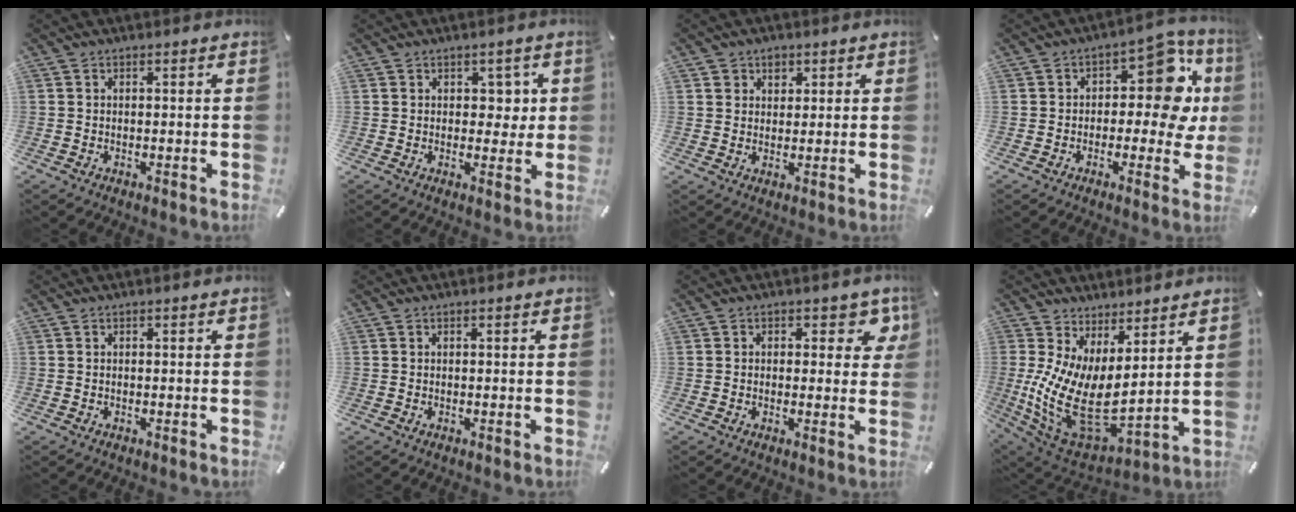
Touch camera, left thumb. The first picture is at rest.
{"total": 4.2, "force": [1.3, 3.3, 2.1], "torque": [-0.009, -0.008, 0.014]}
{"total": 3.3, "force": [1.6, 2.9, 0.5], "torque": [0.006, -0.004, 0.024]}
{"total": 12.6, "force": [2.8, 7.1, 10.1], "torque": [-0.117, -0.023, 0.044]}
{"total": 0.0}
{"total": 0.0}
{"total": 5.2, "force": [2.2, 3.3, 3.4], "torque": [-0.017, -0.009, 0.029]}
{"total": 13.5, "force": [0.7, 7.0, 11.6], "torque": [-0.252, -0.046, 0.022]}